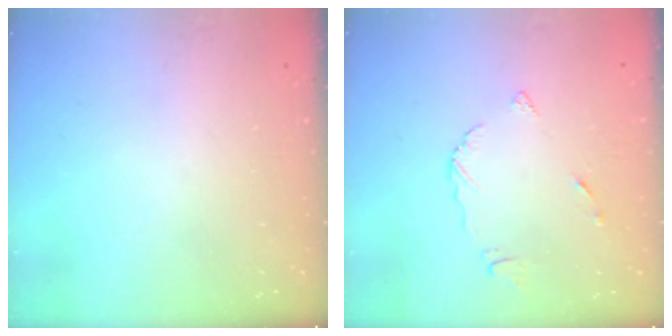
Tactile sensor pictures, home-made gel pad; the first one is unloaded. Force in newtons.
{"total": 4.3, "press": 4.3, "slide": 0.5}